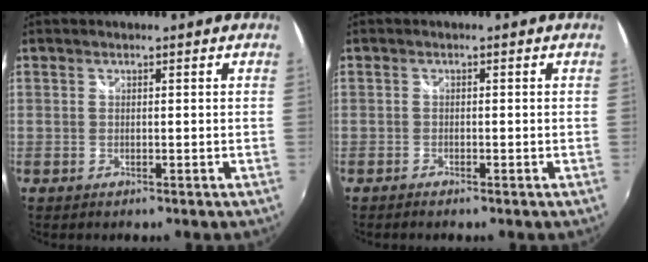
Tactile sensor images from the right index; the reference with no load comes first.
{"total": 1.1, "force": [-0.9, 0.3, 0.4], "torque": [-0.015, -0.003, -0.020]}